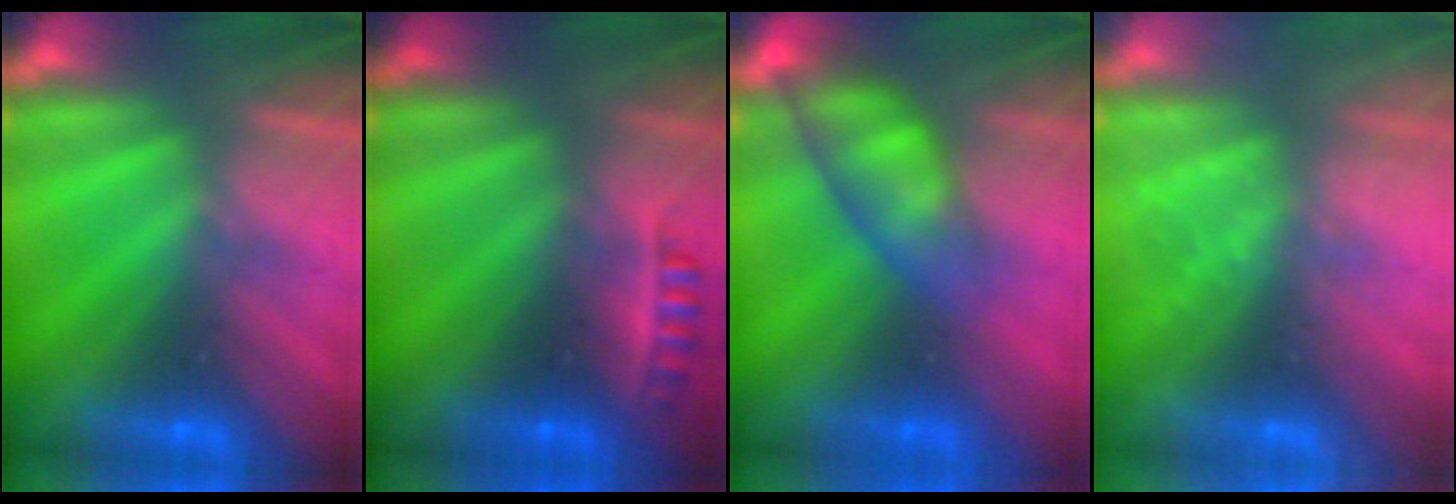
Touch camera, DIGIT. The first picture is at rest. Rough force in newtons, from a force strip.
{"total": 2.3}
{"total": 4.7}
{"total": 2.3}